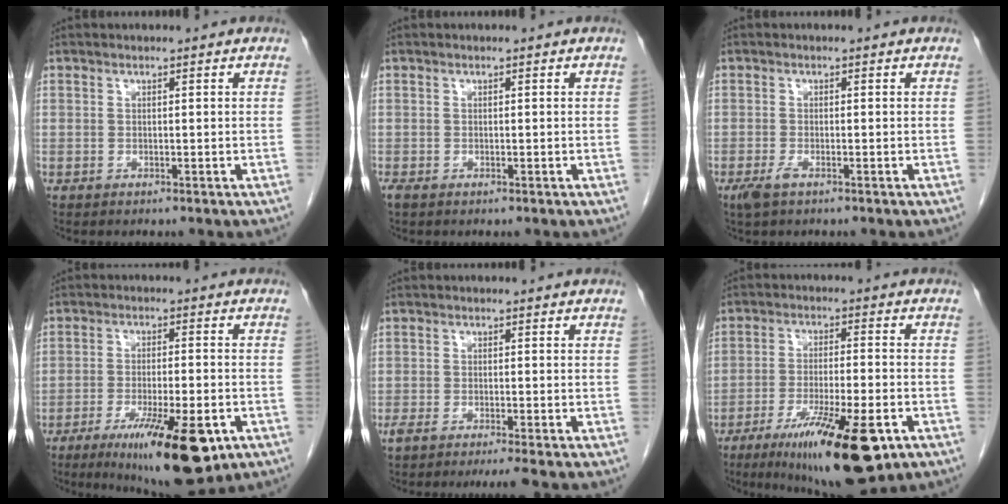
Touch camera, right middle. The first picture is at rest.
{"total": 0.7, "force": [-0.4, 0.3, 0.4], "torque": [-0.011, -0.002, -0.008]}
{"total": 2.1, "force": [-1.2, 0.6, 1.6], "torque": [-0.038, -0.005, -0.024]}
{"total": 14.3, "force": [-7.4, 3.0, 11.9], "torque": [-0.159, -0.023, -0.107]}
{"total": 4.4, "force": [-3.4, -0.2, 2.8], "torque": [-0.043, -0.008, -0.058]}
{"total": 16.0, "force": [-8.6, 2.9, 13.2], "torque": [-0.189, -0.029, -0.129]}